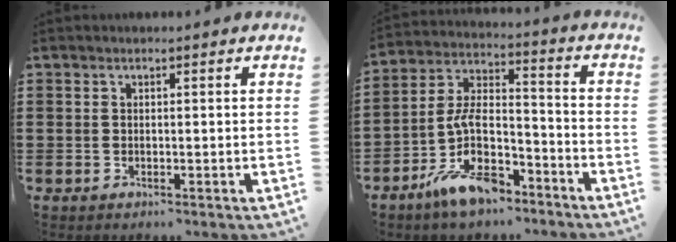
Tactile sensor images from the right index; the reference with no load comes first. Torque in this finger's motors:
{"motor_torque": [1.04, 1.10, 0.02, -0.21]}